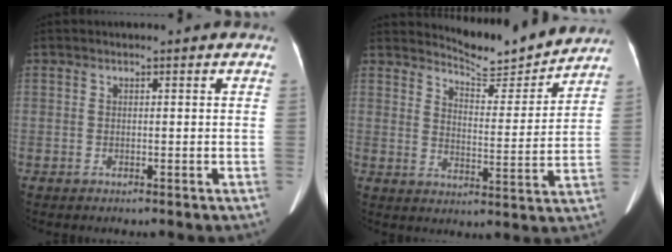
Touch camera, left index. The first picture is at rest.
{"total": 10.3, "force": [10.2, 0.7, 1.3], "torque": [-0.027, -0.016, 0.144]}